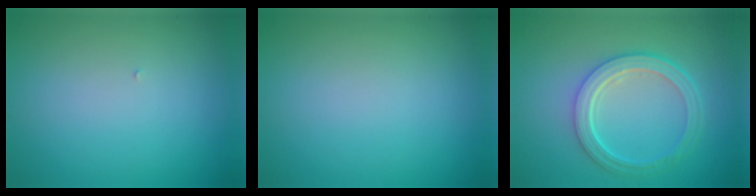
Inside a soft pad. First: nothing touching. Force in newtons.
{"total": 0.0}
{"total": 5.0, "press": 3.7, "slide": 3.4}